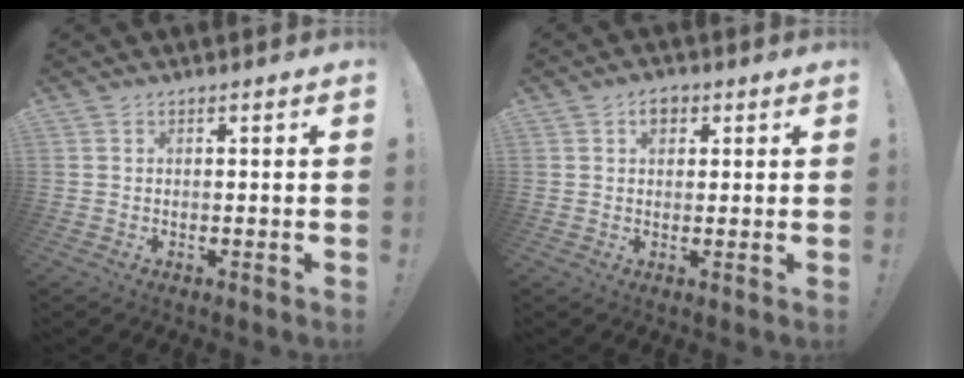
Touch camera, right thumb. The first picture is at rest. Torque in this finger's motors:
{"motor_torque": [0.02, 0.56, 0.20, -0.01, 0.00]}